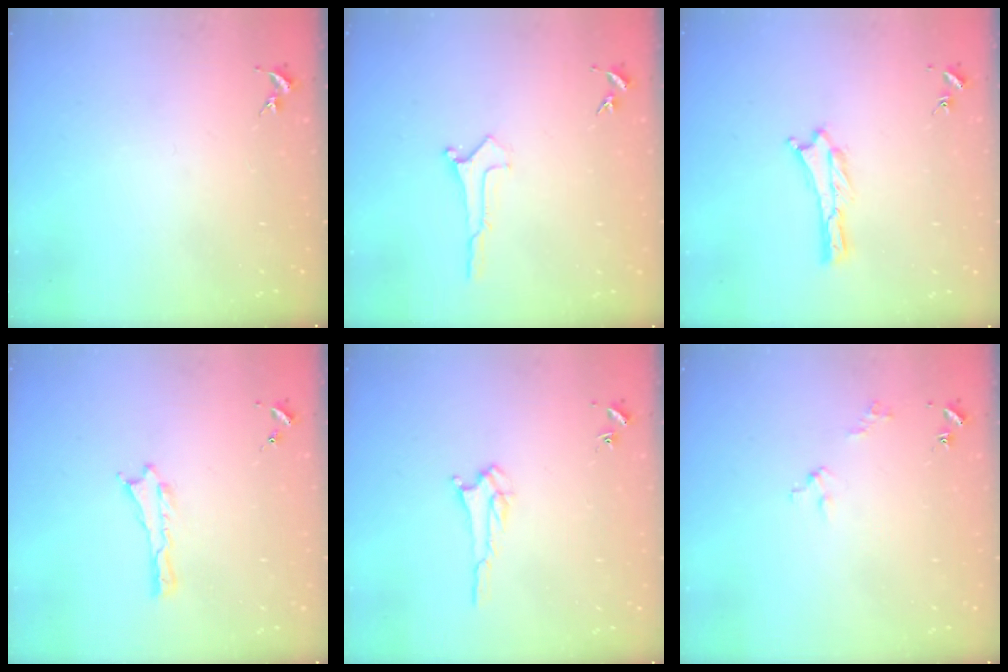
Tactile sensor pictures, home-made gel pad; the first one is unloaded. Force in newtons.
{"total": 0.0}
{"total": 0.0}
{"total": 0.0}
{"total": 2.6, "press": 2.6, "slide": 0.4}
{"total": 2.1, "press": 2.1, "slide": 0.2}